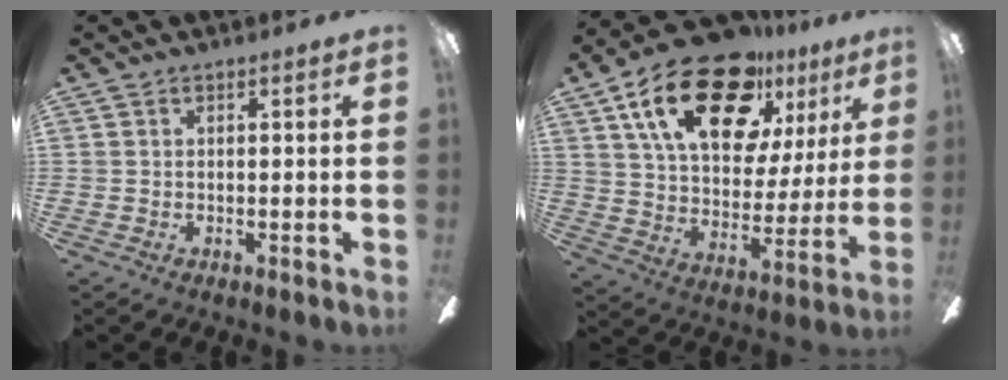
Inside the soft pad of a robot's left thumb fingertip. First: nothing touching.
{"total": 24.4, "force": [14.1, 12.4, 15.6], "torque": [-0.250, -0.067, 0.245]}